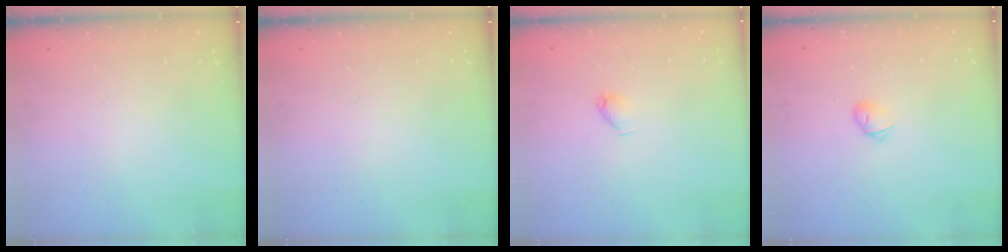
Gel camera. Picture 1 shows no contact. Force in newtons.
{"total": 0.0}
{"total": 3.0, "press": 3.0, "slide": 0.3}
{"total": 4.9, "press": 4.8, "slide": 1.0}